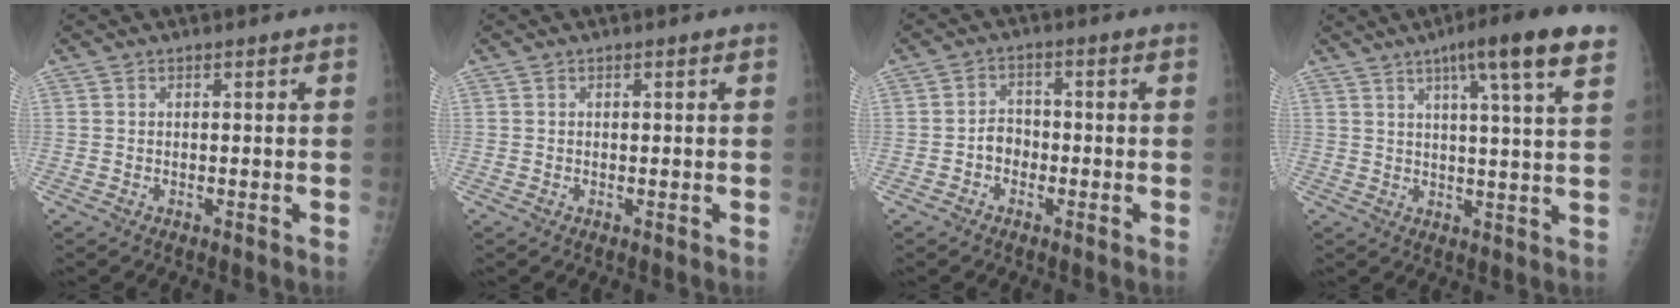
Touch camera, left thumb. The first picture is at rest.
{"total": 0.0}
{"total": 3.5, "force": [-1.2, 2.8, 1.6], "torque": [-0.007, 0.015, -0.028]}
{"total": 12.8, "force": [7.4, 0.8, 10.4], "torque": [-0.153, -0.019, 0.098]}